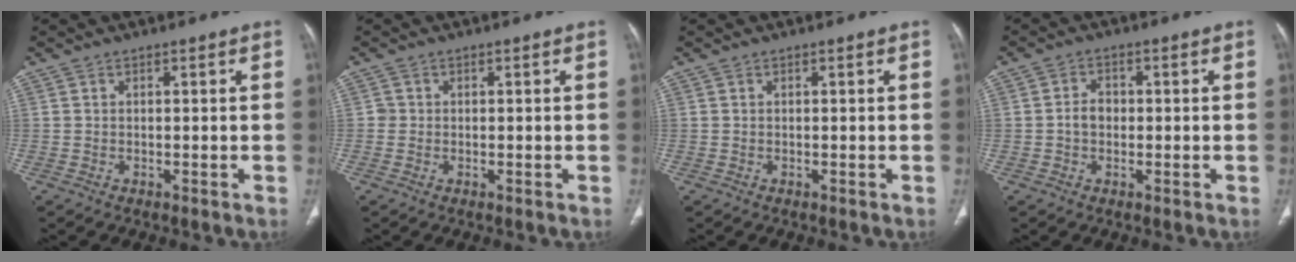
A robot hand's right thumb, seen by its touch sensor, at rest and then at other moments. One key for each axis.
{"total": 1.0, "fx": -0.1, "fy": 1.0, "fz": 0.1, "tx": 0.005, "ty": 0.004, "tz": -0.003}
{"total": 0.0}
{"total": 3.2, "fx": -0.3, "fy": 2.5, "fz": 2.0, "tx": -0.026, "ty": 0.011, "tz": -0.011}